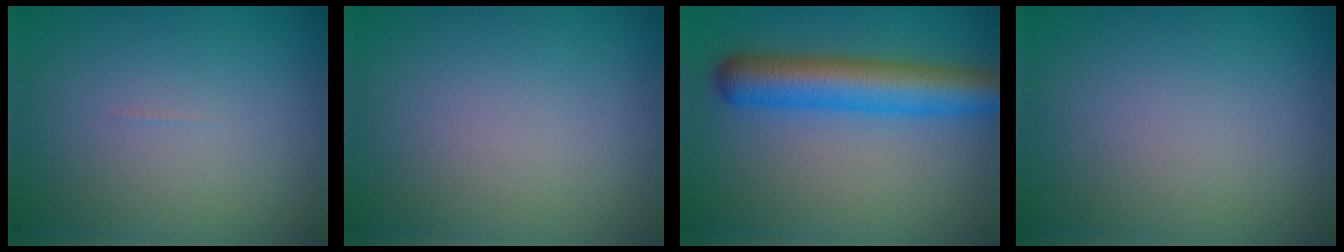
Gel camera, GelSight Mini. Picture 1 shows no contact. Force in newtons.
{"total": 0.0}
{"total": 6.8, "press": 6.8, "slide": 0.1}
{"total": 0.0}